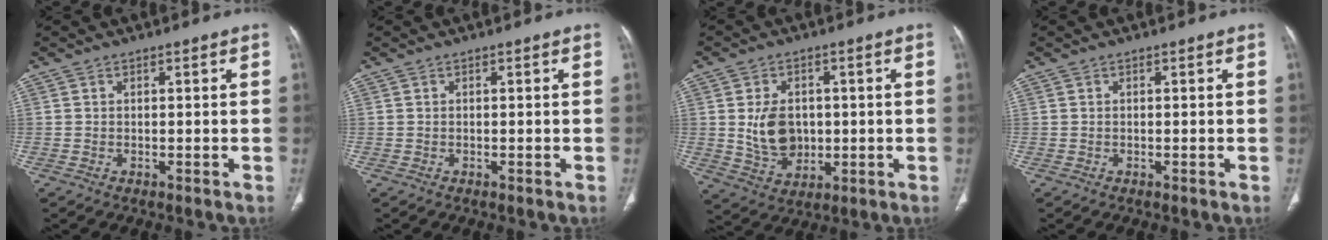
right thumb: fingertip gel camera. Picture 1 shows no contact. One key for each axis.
{"total": 0.0}
{"total": 8.8, "fx": 0.4, "fy": 6.6, "fz": 5.8, "tx": -0.078, "ty": -0.008, "tz": 0.021}
{"total": 0.0}